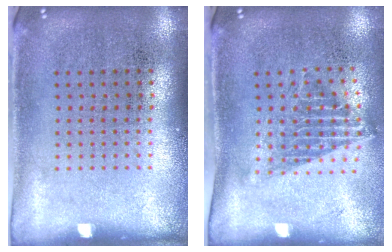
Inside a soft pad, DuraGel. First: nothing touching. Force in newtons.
{"total": 1.4, "press": 1.1, "slide": 0.9}